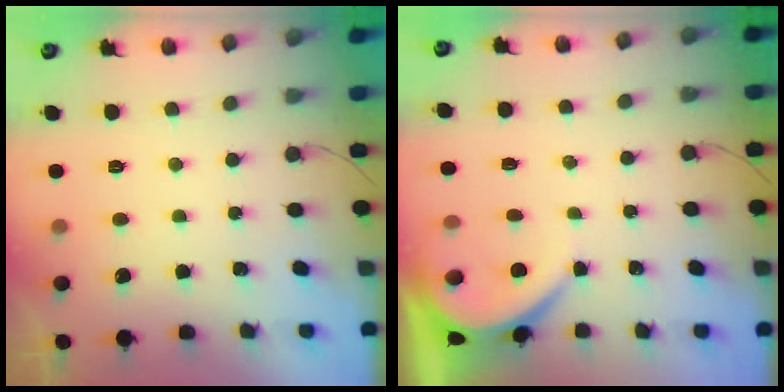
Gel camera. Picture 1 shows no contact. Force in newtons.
{"total": 3.9, "press": 3.9, "slide": 0.7}